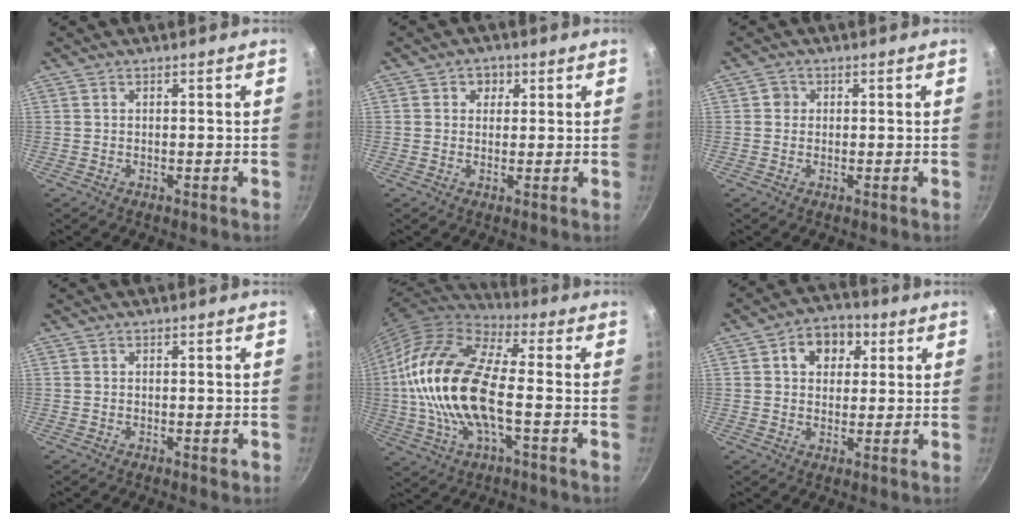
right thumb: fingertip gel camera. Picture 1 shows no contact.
{"total": 2.9, "force": [1.0, 2.6, 0.9], "torque": [0.009, -0.003, 0.011]}
{"total": 1.7, "force": [0.2, 1.7, 0.4], "torque": [0.002, 0.002, -0.002]}
{"total": 0.5, "force": [-0.1, 0.3, 0.4], "torque": [-0.004, 0.001, -0.001]}
{"total": 21.0, "force": [-1.5, 9.2, 18.8], "torque": [-0.369, 0.029, -0.040]}
{"total": 8.6, "force": [2.8, 6.6, 4.7], "torque": [-0.030, 0.002, 0.030]}